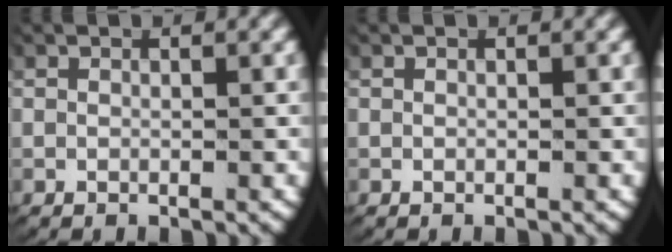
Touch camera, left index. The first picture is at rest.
{"total": 0.0}